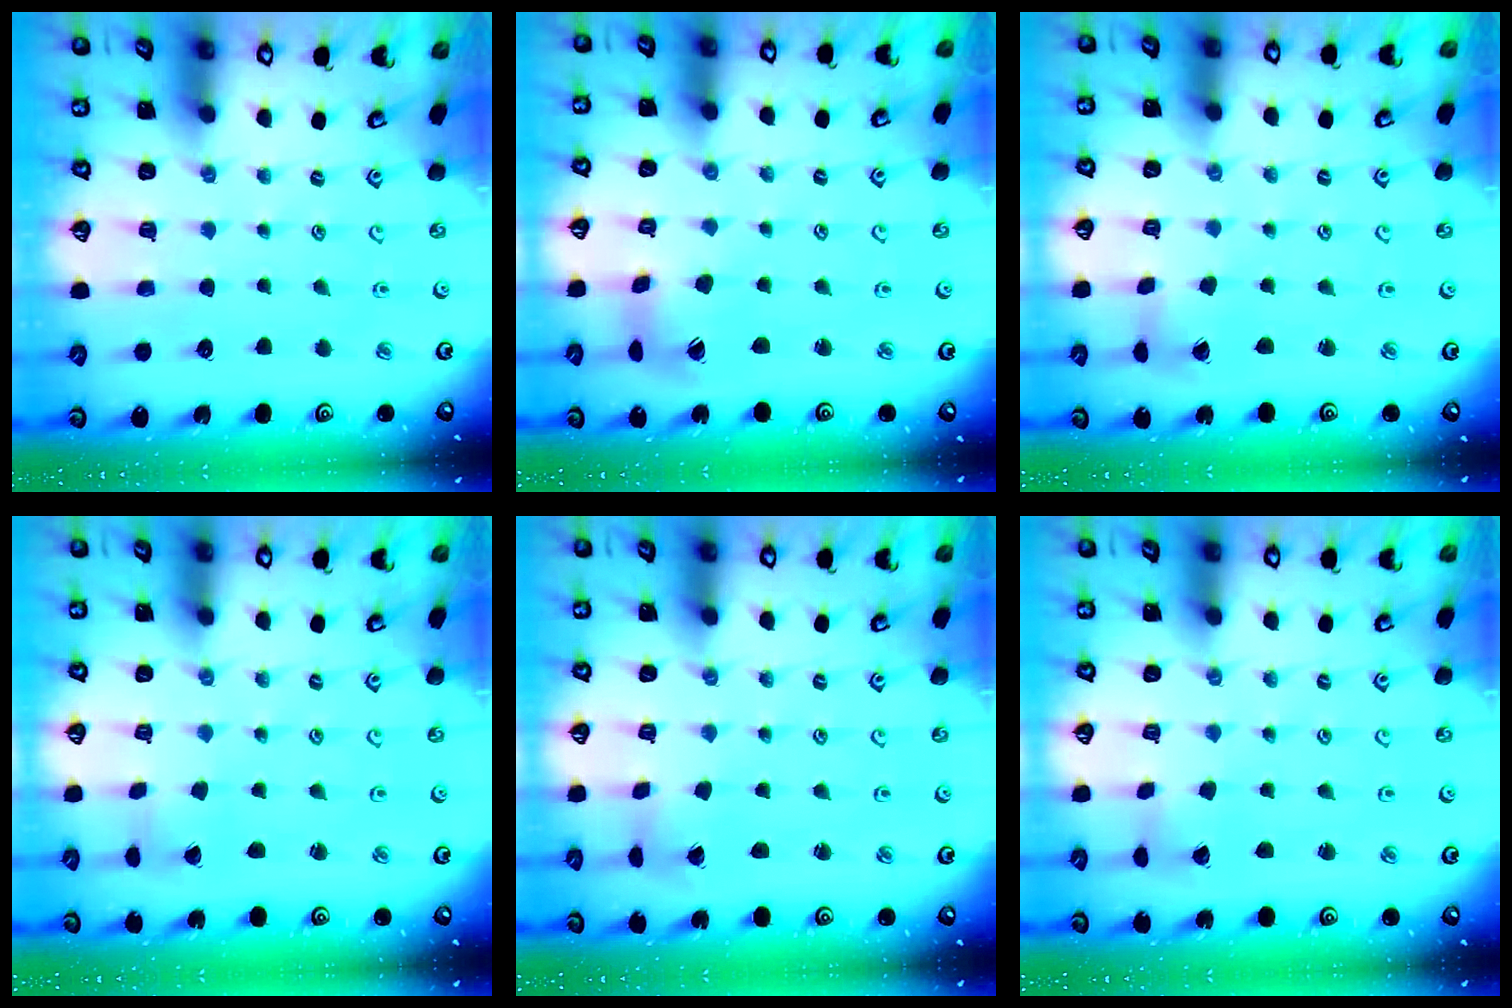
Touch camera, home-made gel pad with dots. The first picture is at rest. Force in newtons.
{"total": 6.8, "press": 6.7, "slide": 0.5}
{"total": 2.7, "press": 2.7, "slide": 0.4}
{"total": 1.2, "press": 1.2, "slide": 0.4}
{"total": 1.3, "press": 1.3, "slide": 0.3}
{"total": 2.1, "press": 2.1, "slide": 0.3}